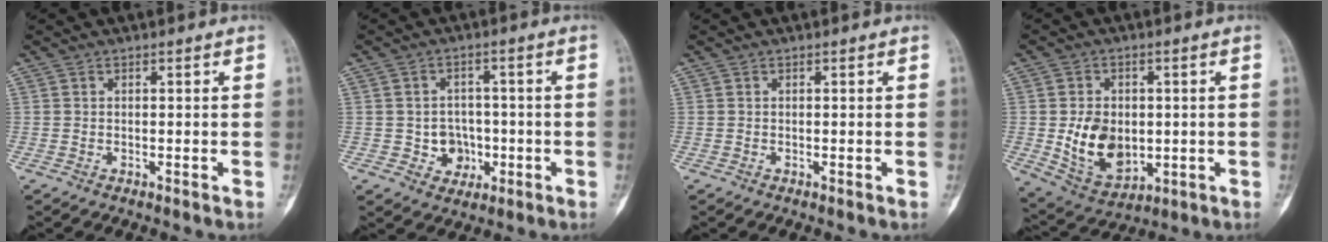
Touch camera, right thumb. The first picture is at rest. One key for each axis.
{"total": 5.8, "fx": -1.1, "fy": 5.3, "fz": 2.0, "tx": 0.008, "ty": 0.014, "tz": -0.012}
{"total": 0.0}
{"total": 11.5, "fx": -0.5, "fy": 8.3, "fz": 7.9, "tx": -0.104, "ty": -0.010, "tz": 0.011}